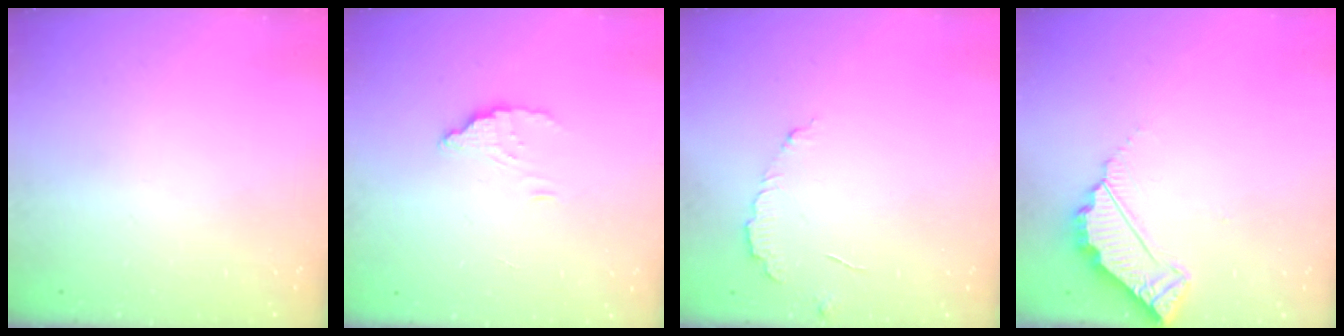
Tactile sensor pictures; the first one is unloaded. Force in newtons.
{"total": 3.6, "press": 3.5, "slide": 0.4}
{"total": 3.8, "press": 3.8, "slide": 0.2}
{"total": 4.7, "press": 4.7, "slide": 0.4}